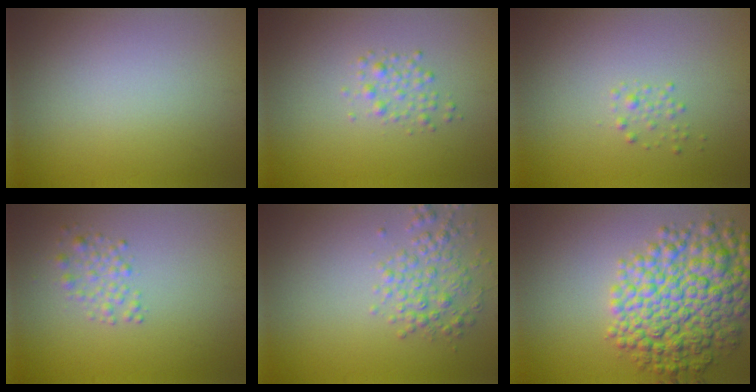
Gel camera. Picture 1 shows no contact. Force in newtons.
{"total": 1.5, "press": 1.5, "slide": 0.0}
{"total": 0.9, "press": 0.9, "slide": 0.0}
{"total": 1.7, "press": 1.7, "slide": 0.0}
{"total": 2.8, "press": 2.8, "slide": 0.1}
{"total": 9.6, "press": 9.6, "slide": 0.1}